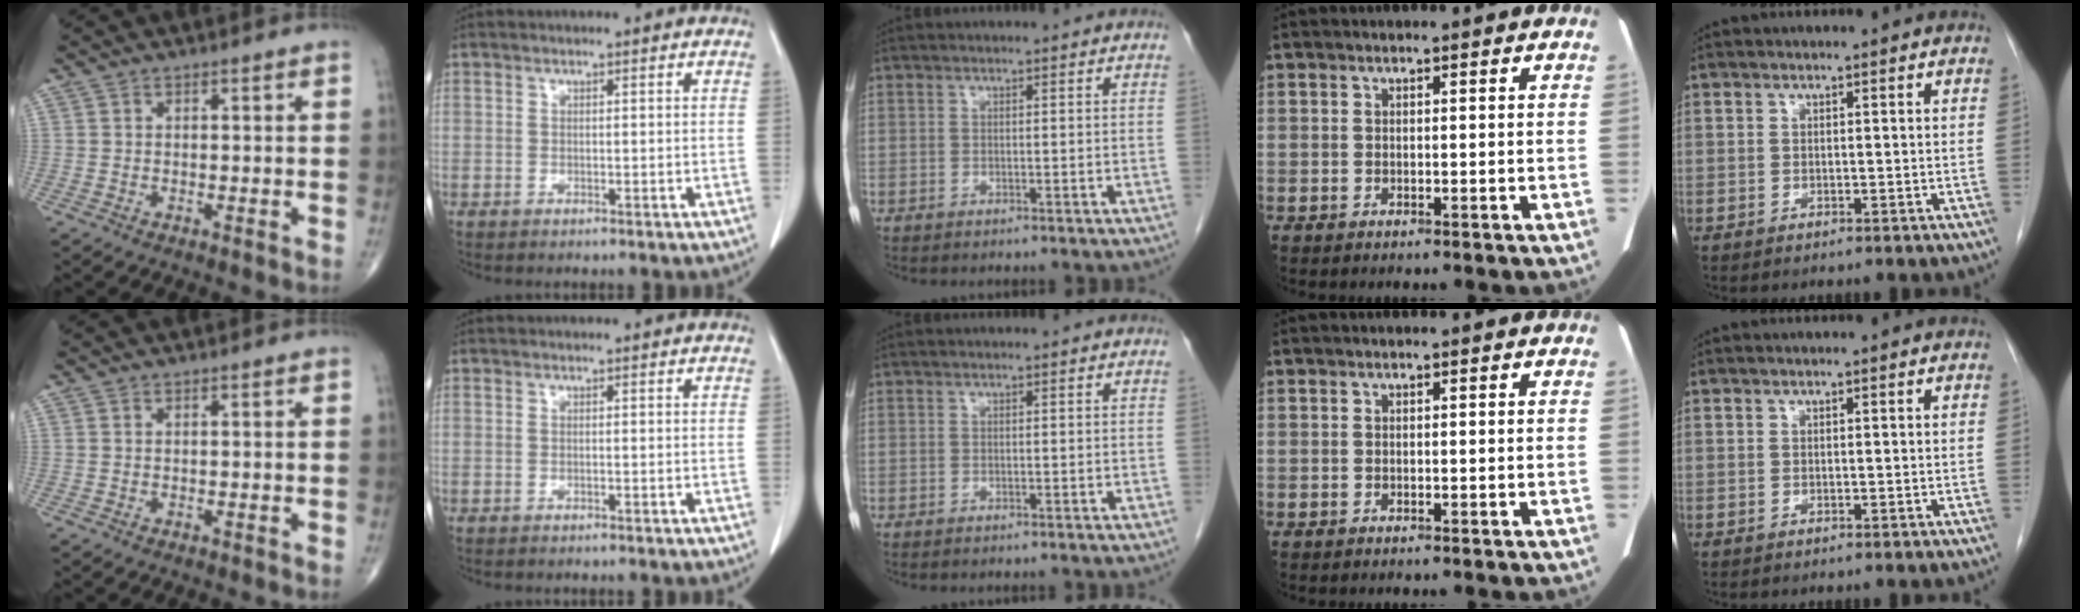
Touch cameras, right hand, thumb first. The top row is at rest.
{}